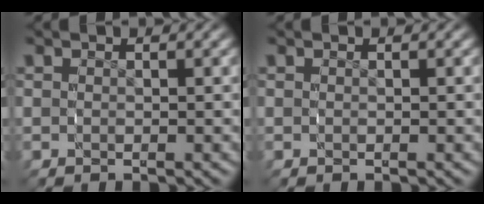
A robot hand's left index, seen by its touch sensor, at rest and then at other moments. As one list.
[{"total": 0.0}]